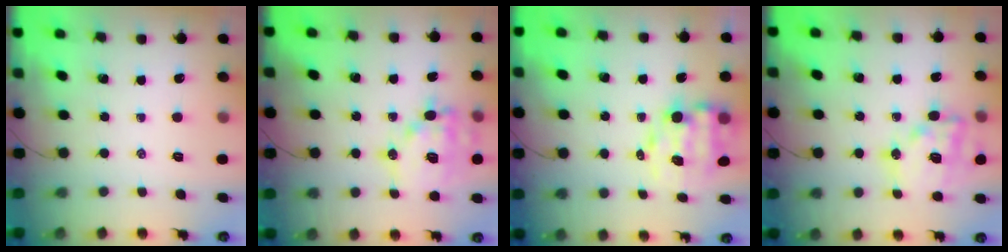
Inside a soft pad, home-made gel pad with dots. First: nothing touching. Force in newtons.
{"total": 15.0, "press": 14.7, "slide": 2.7}
{"total": 7.6, "press": 7.4, "slide": 1.5}
{"total": 16.8, "press": 16.5, "slide": 3.2}